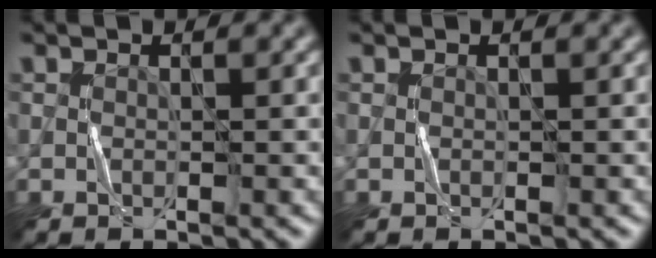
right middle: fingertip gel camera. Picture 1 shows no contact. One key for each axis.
{"total": 0.0}